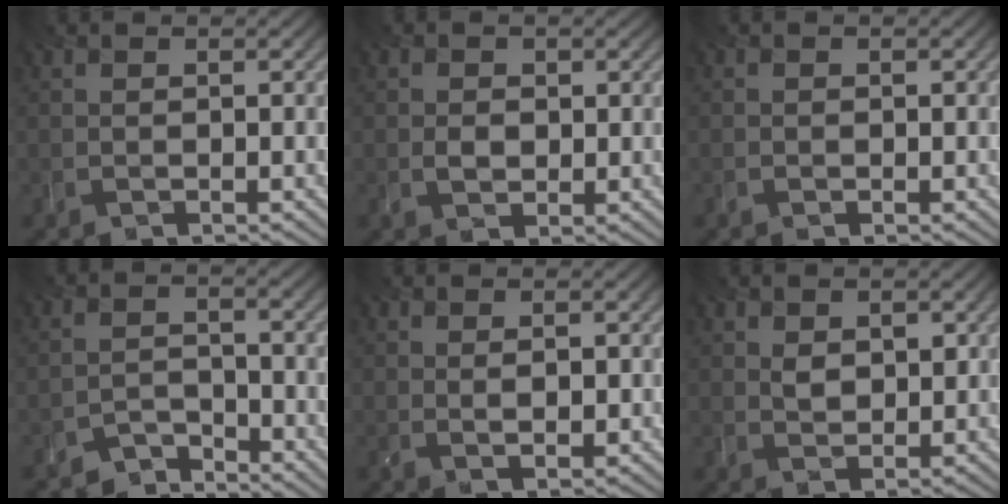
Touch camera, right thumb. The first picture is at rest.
{"total": 1.8, "force": [0.2, 1.6, 0.8], "torque": [-0.016, -0.007, 0.003]}
{"total": 0.0}
{"total": 3.1, "force": [-3.0, 0.7, 0.2], "torque": [0.004, 0.004, -0.062]}
{"total": 1.5, "force": [0.4, 0.6, 1.4], "torque": [-0.023, -0.004, 0.009]}
{"total": 2.4, "force": [1.0, 1.6, 1.5], "torque": [-0.031, -0.004, 0.022]}